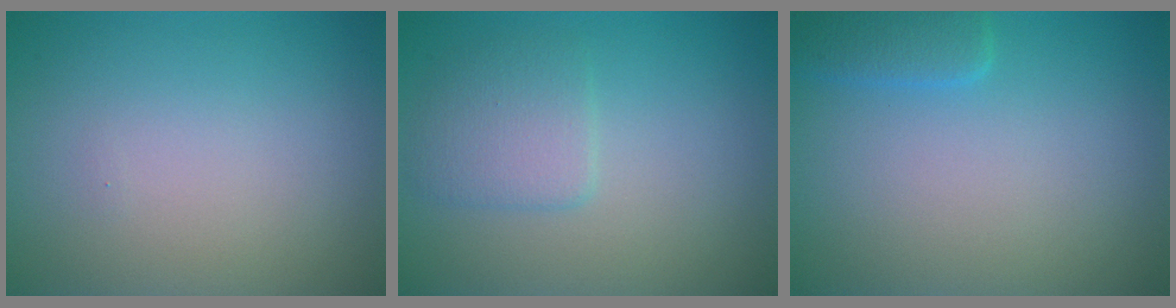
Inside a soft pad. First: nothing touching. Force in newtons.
{"total": 2.5, "press": 2.5, "slide": 0.1}
{"total": 2.0, "press": 2.0, "slide": 0.1}